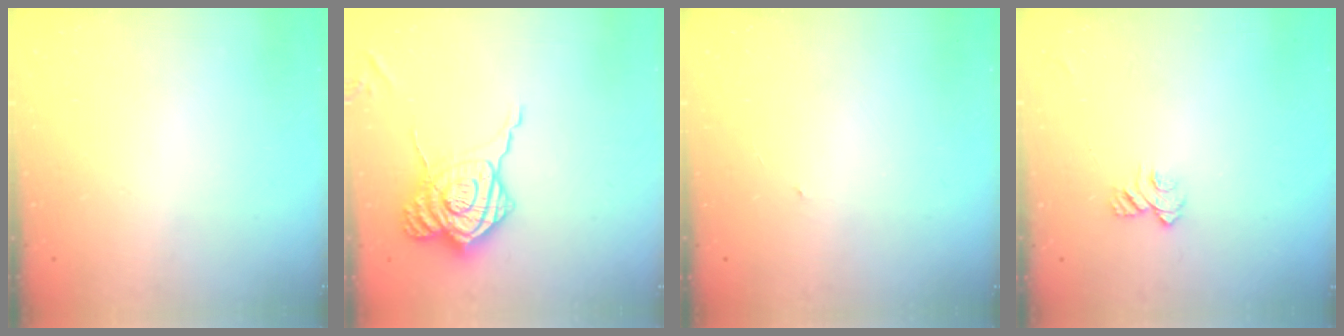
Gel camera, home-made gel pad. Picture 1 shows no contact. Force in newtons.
{"total": 16.6, "press": 16.5, "slide": 1.4}
{"total": 0.6, "press": 0.6, "slide": 0.1}
{"total": 5.3, "press": 5.3, "slide": 0.5}